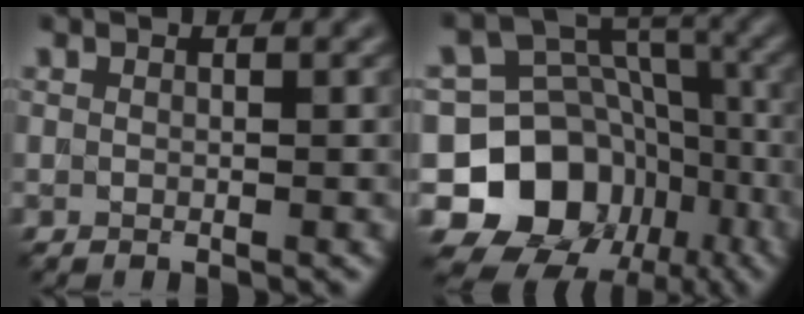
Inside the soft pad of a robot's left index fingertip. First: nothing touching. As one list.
[{"total": 12.4, "force": [-4.9, 10.3, 4.9], "torque": [-0.098, 0.025, -0.102]}]